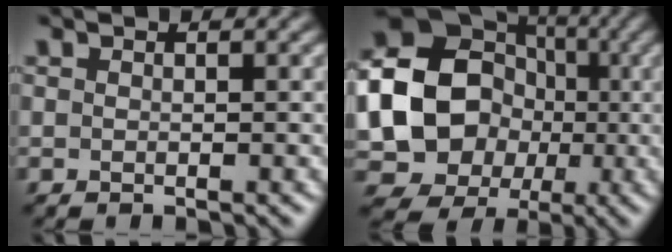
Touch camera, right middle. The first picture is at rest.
{"total": 18.6, "force": [-0.7, 16.9, 7.7], "torque": [-0.172, 0.028, -0.046]}